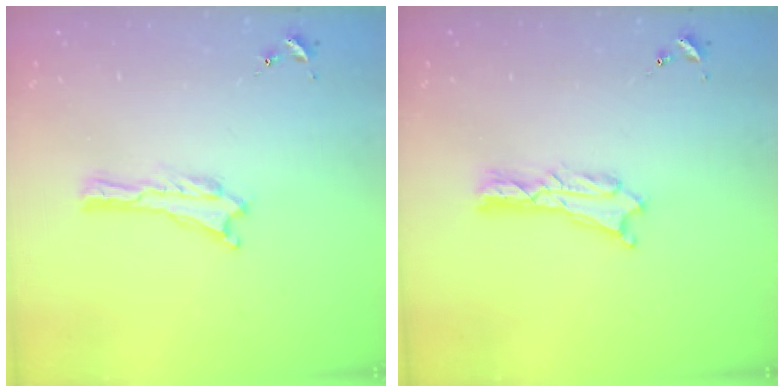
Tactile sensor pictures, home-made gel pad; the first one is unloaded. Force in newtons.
{"total": 1.8, "press": 1.7, "slide": 0.2}